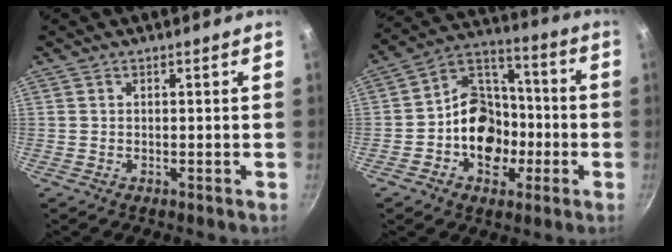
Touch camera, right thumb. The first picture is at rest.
{"total": 14.6, "force": [-3.5, 11.4, 8.4], "torque": [-0.092, 0.046, -0.072]}